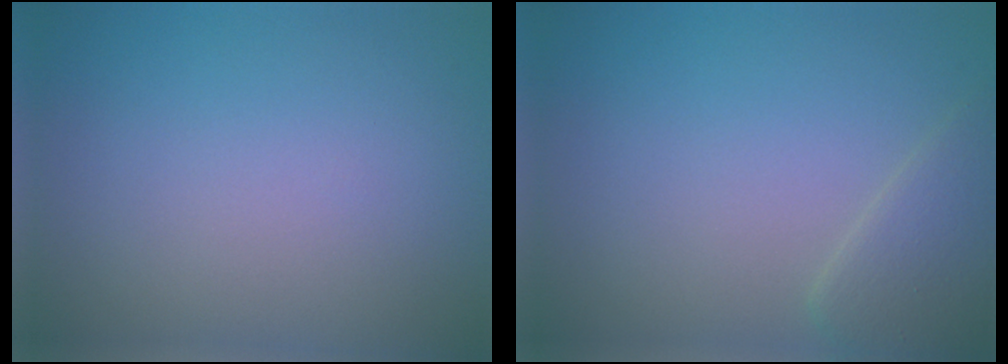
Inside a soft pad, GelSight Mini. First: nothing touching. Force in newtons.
{"total": 2.7, "press": 2.6, "slide": 0.2}